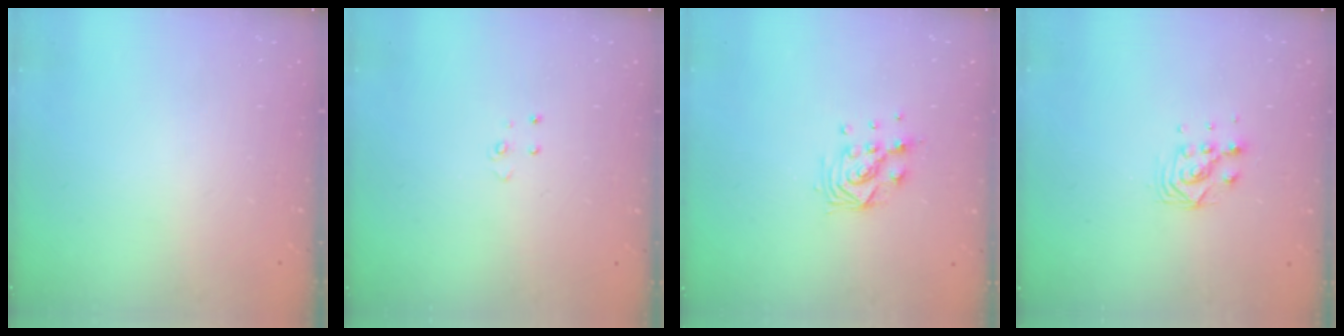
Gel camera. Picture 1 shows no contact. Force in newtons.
{"total": 3.8, "press": 3.8, "slide": 0.3}
{"total": 9.3, "press": 9.3, "slide": 0.9}
{"total": 6.8, "press": 6.8, "slide": 0.4}